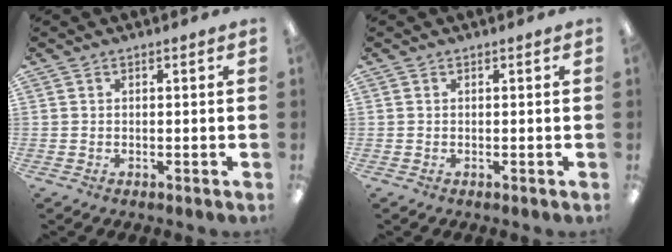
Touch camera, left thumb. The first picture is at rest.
{"total": 0.0}